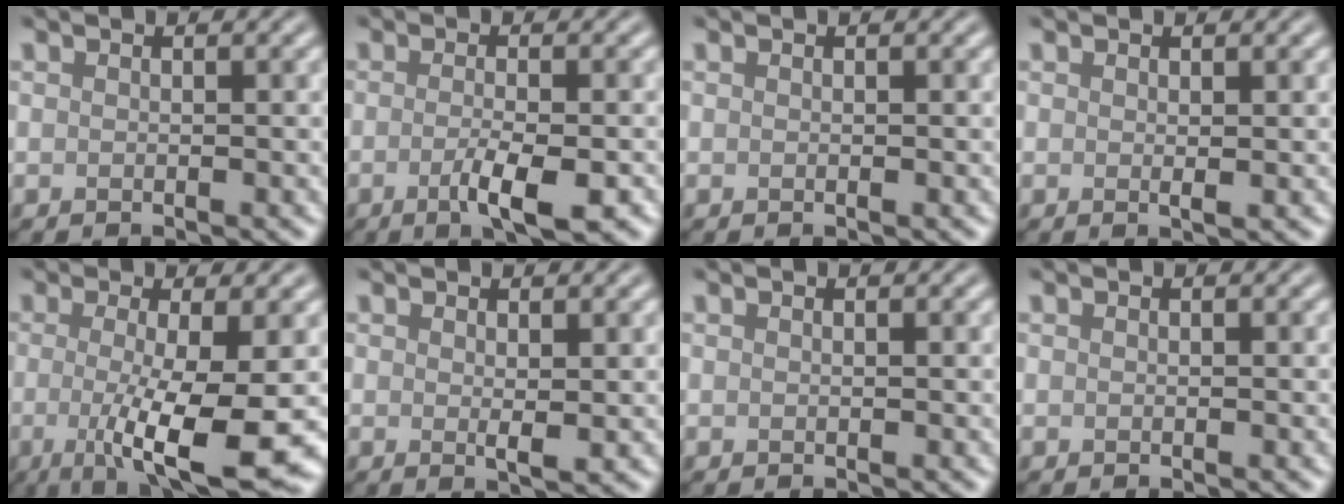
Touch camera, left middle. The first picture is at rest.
{"total": 4.0, "force": [-1.4, 0.9, 3.7], "torque": [-0.067, -0.004, -0.025]}
{"total": 0.0}
{"total": 0.6, "force": [0.2, 0.1, 0.6], "torque": [-0.010, -0.002, 0.001]}
{"total": 9.1, "force": [-1.6, 2.1, 8.7], "torque": [-0.131, -0.022, -0.024]}
{"total": 1.1, "force": [0.3, 0.2, 1.0], "torque": [-0.018, -0.003, 0.003]}
{"total": 0.0}
{"total": 0.0}